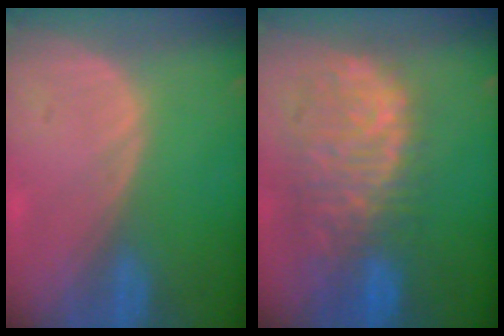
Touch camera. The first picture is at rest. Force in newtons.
{"total": 11.7, "press": 9.8, "slide": 6.4}